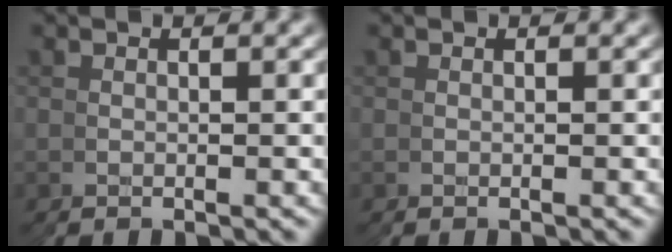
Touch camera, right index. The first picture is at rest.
{"total": 0.0}